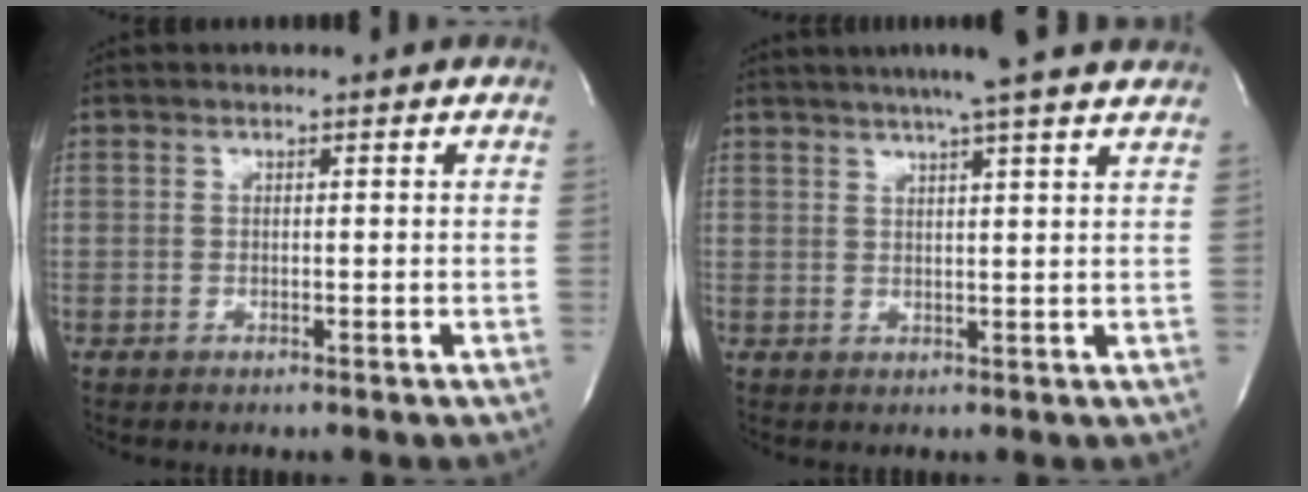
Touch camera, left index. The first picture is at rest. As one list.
[{"total": 11.0, "force": [9.2, -0.5, 6.1], "torque": [-0.097, 0.021, 0.105]}]